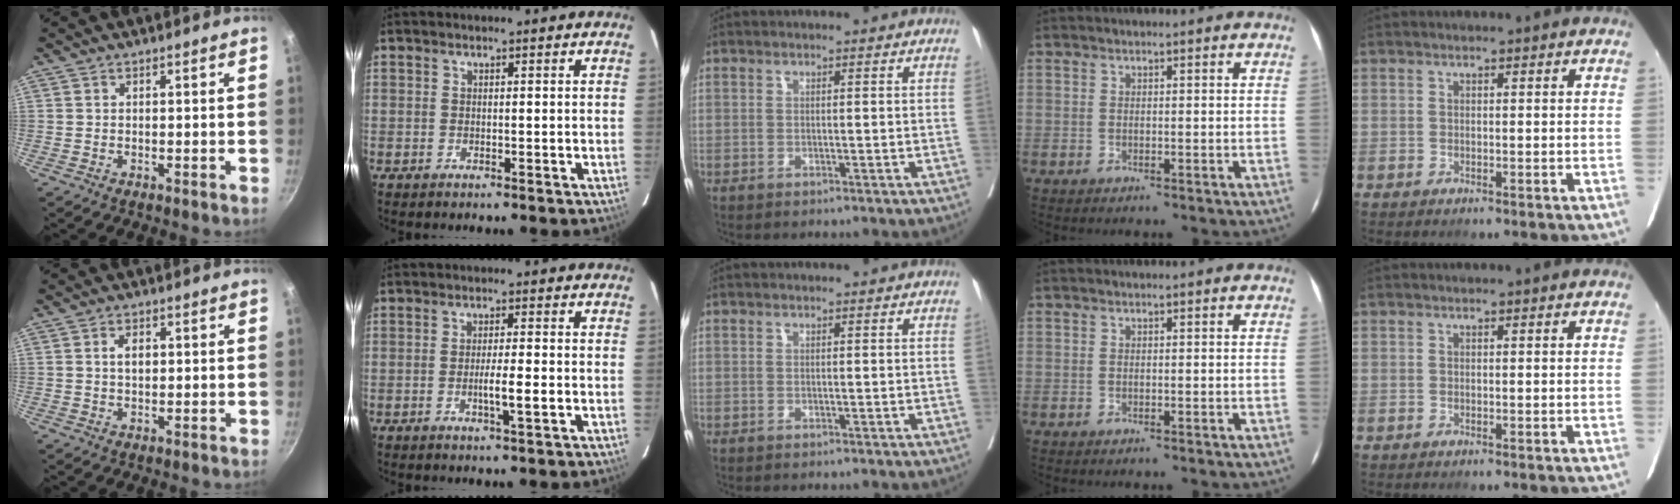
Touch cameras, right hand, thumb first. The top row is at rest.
{"thumb": {"total": 2.8, "force": [0.6, 1.7, 2.1], "torque": [-0.031, 0.000, 0.010]}, "index": {"total": 3.8, "force": [-1.0, 0.0, 3.7], "torque": [-0.063, -0.004, -0.016]}}